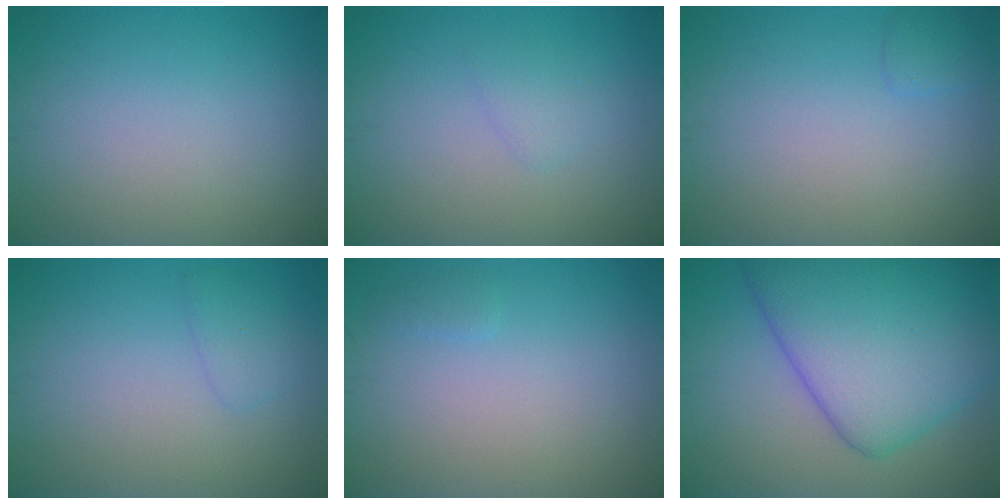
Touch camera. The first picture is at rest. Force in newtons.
{"total": 1.2, "press": 1.1, "slide": 0.1}
{"total": 0.9, "press": 0.9, "slide": 0.1}
{"total": 1.3, "press": 1.3, "slide": 0.0}
{"total": 0.6, "press": 0.6, "slide": 0.1}
{"total": 11.1, "press": 11.1, "slide": 0.3}